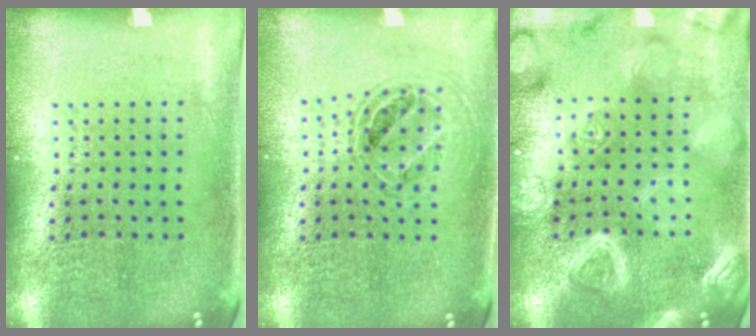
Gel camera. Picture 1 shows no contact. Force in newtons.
{"total": 0.9, "press": 0.9, "slide": 0.1}
{"total": 5.9, "press": 5.8, "slide": 0.8}